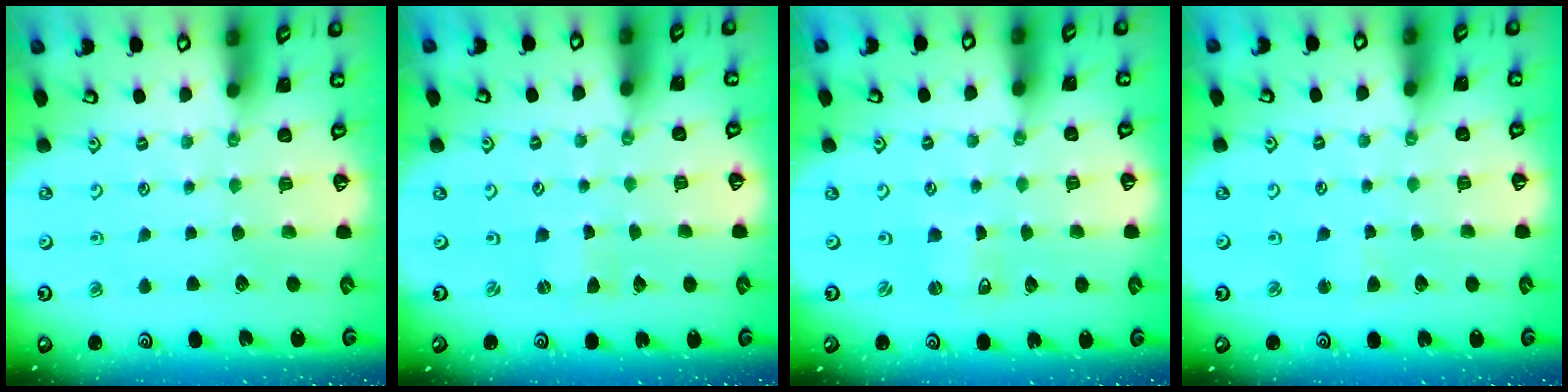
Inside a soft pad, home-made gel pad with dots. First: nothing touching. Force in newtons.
{"total": 0.0}
{"total": 1.2, "press": 1.2, "slide": 0.1}
{"total": 1.8, "press": 1.7, "slide": 0.3}